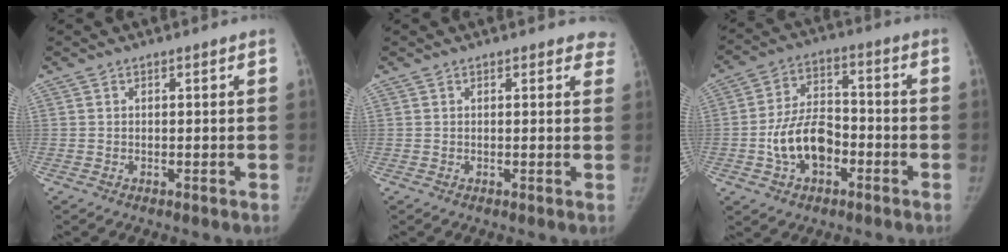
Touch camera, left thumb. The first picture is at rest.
{"total": 3.1, "force": [2.6, 1.6, 0.4], "torque": [0.031, -0.010, 0.006]}
{"total": 11.6, "force": [-3.7, 7.4, 8.1], "torque": [-0.130, 0.033, -0.068]}